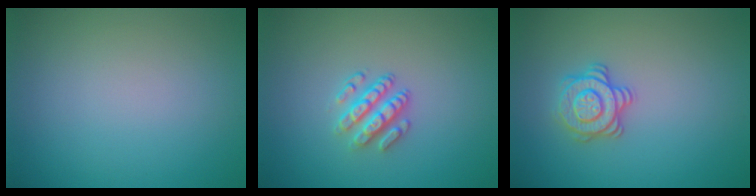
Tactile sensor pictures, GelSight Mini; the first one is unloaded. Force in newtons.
{"total": 2.9, "press": 2.5, "slide": 1.6}
{"total": 2.8, "press": 2.7, "slide": 0.7}